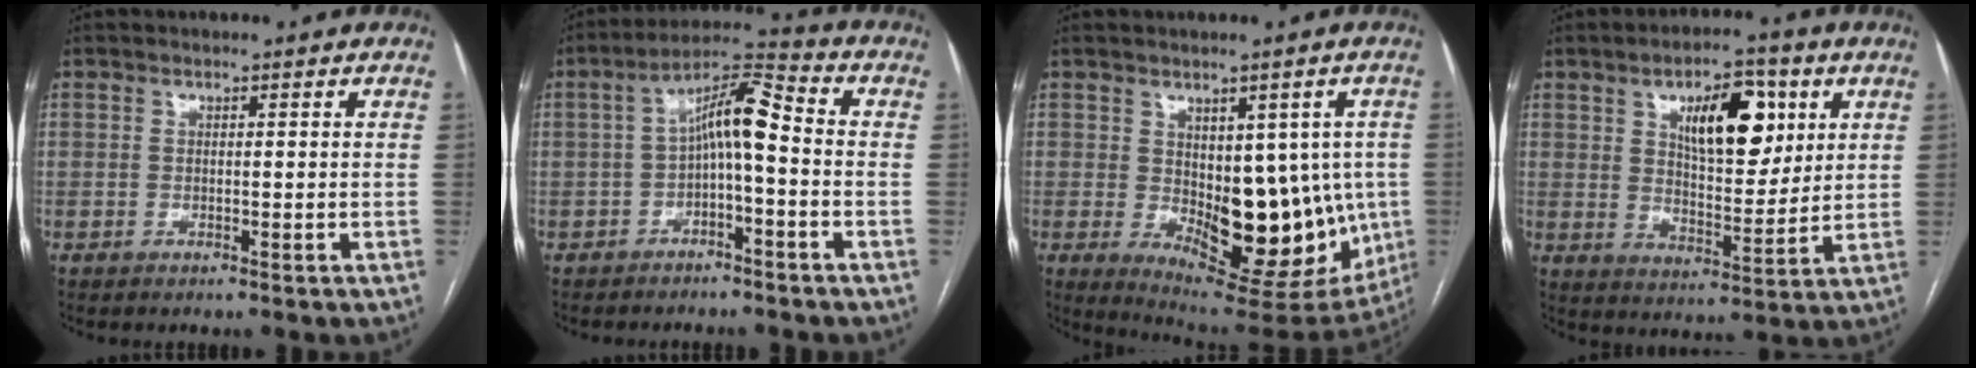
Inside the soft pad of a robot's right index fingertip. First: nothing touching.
{"total": 8.3, "force": [-0.8, 1.7, 8.0], "torque": [-0.141, 0.036, -0.017]}
{"total": 17.4, "force": [-2.0, 8.4, 15.1], "torque": [-0.184, -0.004, 0.001]}
{"total": 12.4, "force": [4.9, 5.1, 10.2], "torque": [-0.158, 0.011, 0.083]}